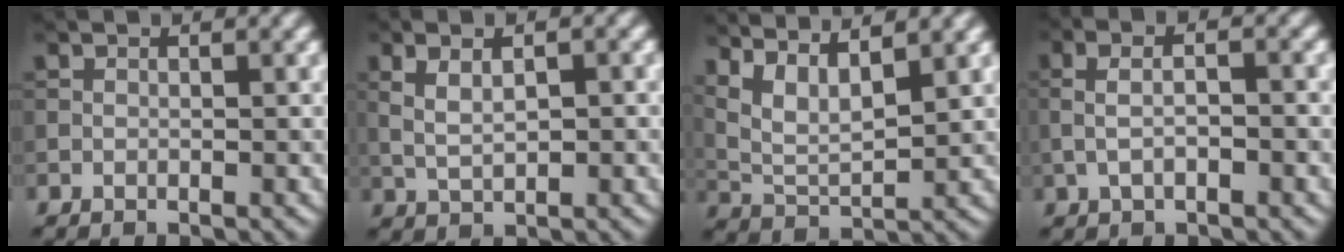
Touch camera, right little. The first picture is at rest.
{"total": 3.2, "force": [0.6, 1.1, 2.9], "torque": [-0.062, 0.001, 0.016]}
{"total": 5.6, "force": [3.6, 1.8, 4.0], "torque": [-0.082, 0.004, 0.069]}
{"total": 3.0, "force": [-0.3, 1.2, 2.7], "torque": [-0.061, 0.001, -0.006]}